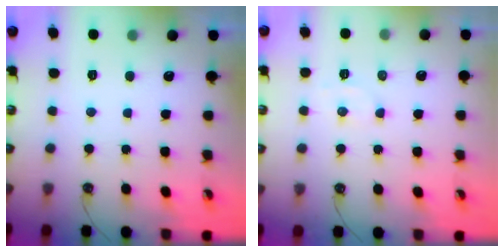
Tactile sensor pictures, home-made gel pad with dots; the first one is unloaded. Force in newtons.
{"total": 3.5, "press": 3.4, "slide": 0.9}